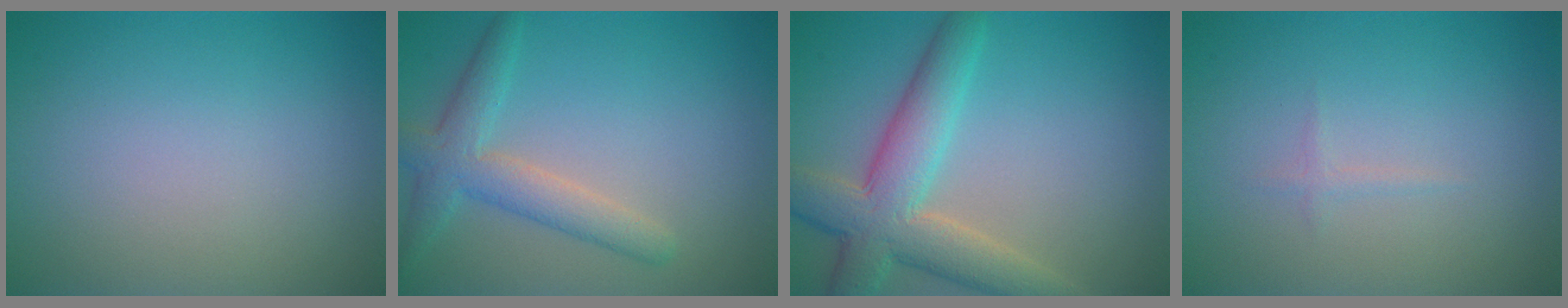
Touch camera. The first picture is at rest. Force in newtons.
{"total": 3.8, "press": 3.8, "slide": 0.1}
{"total": 7.1, "press": 7.1, "slide": 0.4}
{"total": 0.6, "press": 0.6, "slide": 0.0}